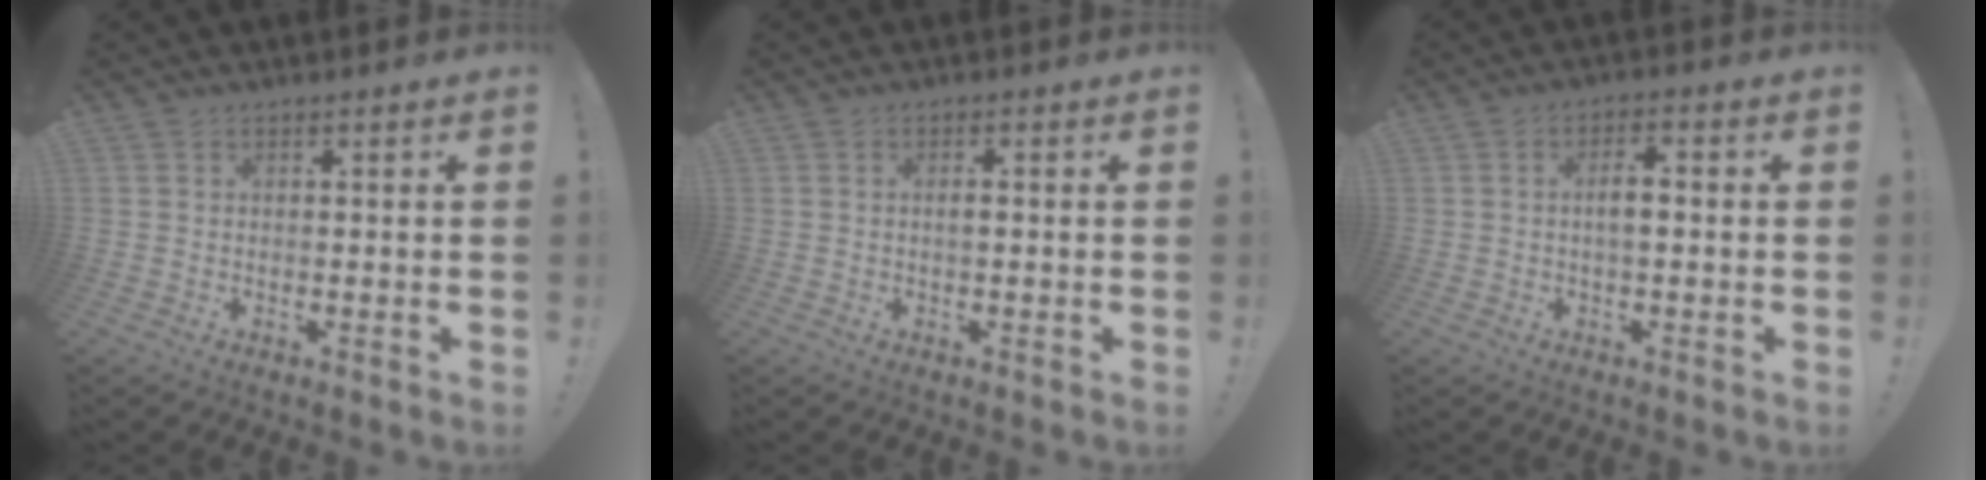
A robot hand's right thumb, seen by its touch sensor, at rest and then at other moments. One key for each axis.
{"total": 1.4, "fx": -0.2, "fy": 0.3, "fz": 1.3, "tx": -0.020, "ty": 0.000, "tz": -0.006}
{"total": 4.3, "fx": -0.4, "fy": 1.7, "fz": 4.0, "tx": -0.060, "ty": 0.006, "tz": -0.012}